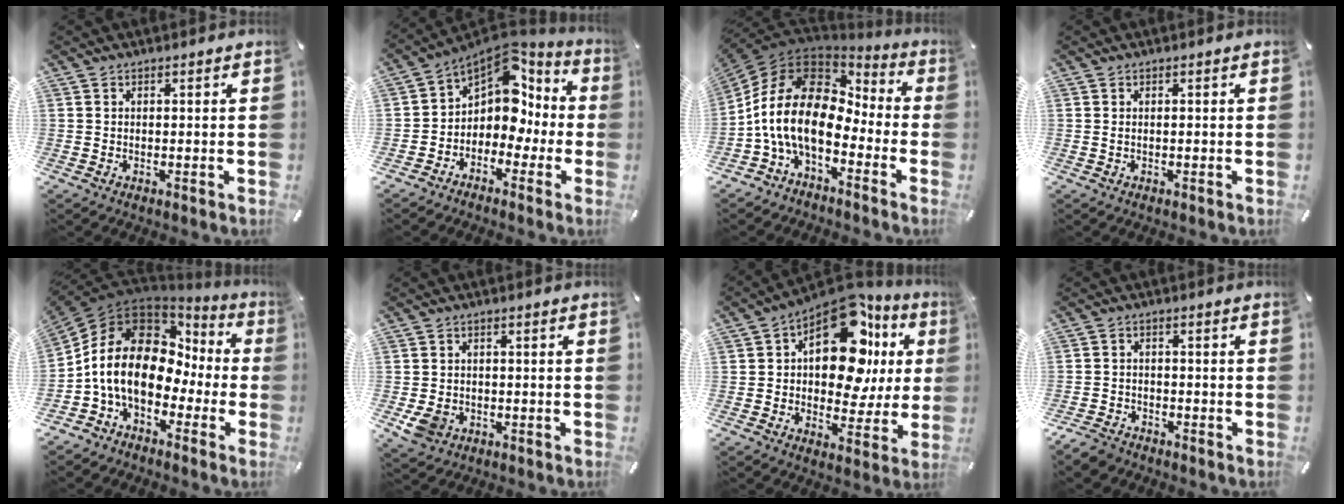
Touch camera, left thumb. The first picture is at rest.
{"total": 9.6, "force": [3.4, 7.5, 4.9], "torque": [-0.089, -0.036, 0.060]}
{"total": 16.9, "force": [-3.6, 10.5, 12.8], "torque": [-0.277, 0.014, -0.067]}
{"total": 0.7, "force": [-0.1, 0.3, 0.7], "torque": [-0.014, -0.001, -0.003]}
{"total": 16.2, "force": [0.1, 11.9, 10.9], "torque": [-0.237, -0.006, -0.005]}
{"total": 5.2, "force": [-1.8, 4.2, 2.4], "torque": [-0.065, 0.002, -0.035]}
{"total": 19.2, "force": [7.4, 10.7, 14.1], "torque": [-0.211, -0.049, 0.126]}
{"total": 3.6, "force": [-3.0, 1.8, 0.8], "torque": [-0.026, 0.015, -0.062]}